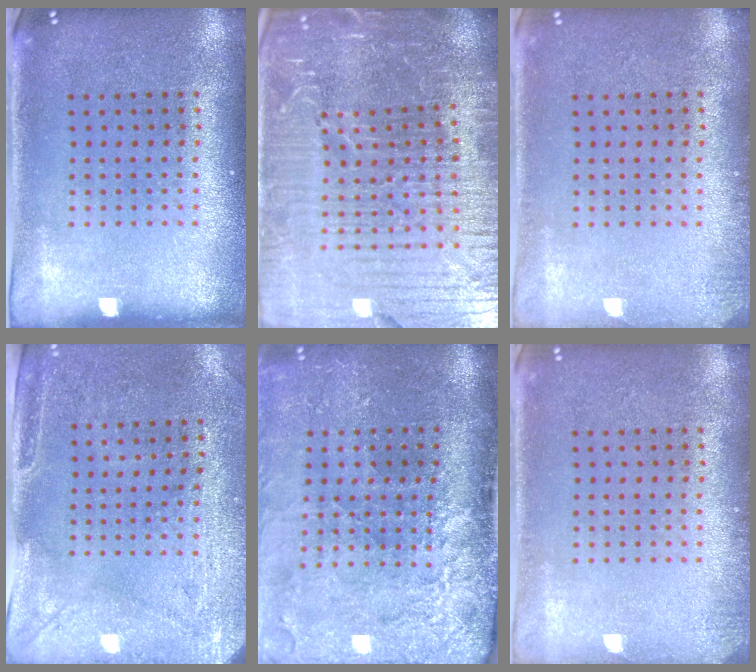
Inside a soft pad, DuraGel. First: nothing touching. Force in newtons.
{"total": 7.1, "press": 6.2, "slide": 3.5}
{"total": 1.0, "press": 1.0, "slide": 0.1}
{"total": 3.0, "press": 2.4, "slide": 1.8}
{"total": 4.4, "press": 3.4, "slide": 2.7}
{"total": 1.0, "press": 1.0, "slide": 0.1}